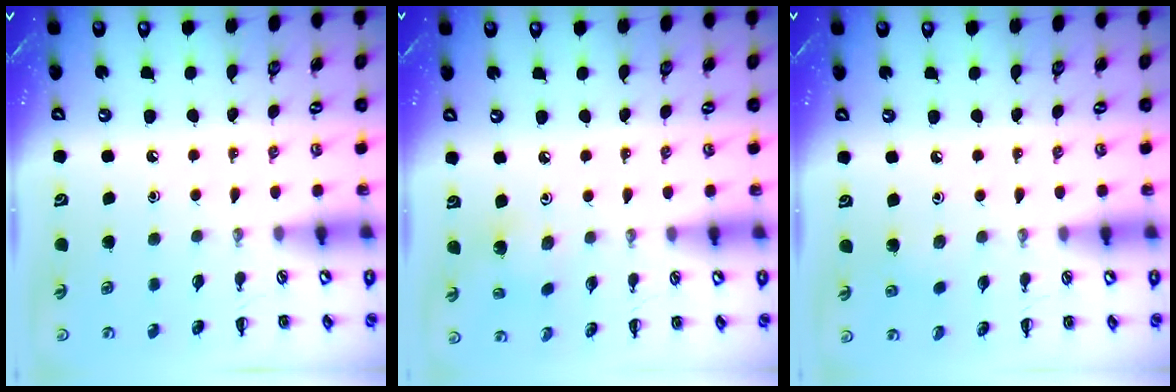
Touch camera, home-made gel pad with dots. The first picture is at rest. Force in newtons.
{"total": 2.0, "press": 1.9, "slide": 0.6}
{"total": 2.4, "press": 2.2, "slide": 0.9}